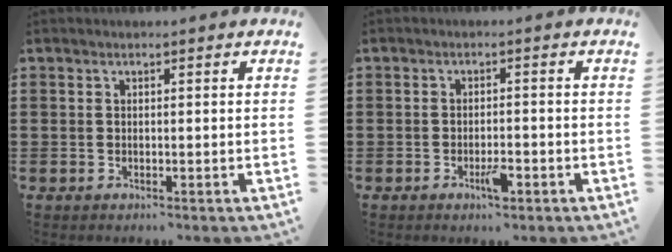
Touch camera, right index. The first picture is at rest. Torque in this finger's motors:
{"motor_torque": [0.64, -0.59, 0.07, 0.04]}